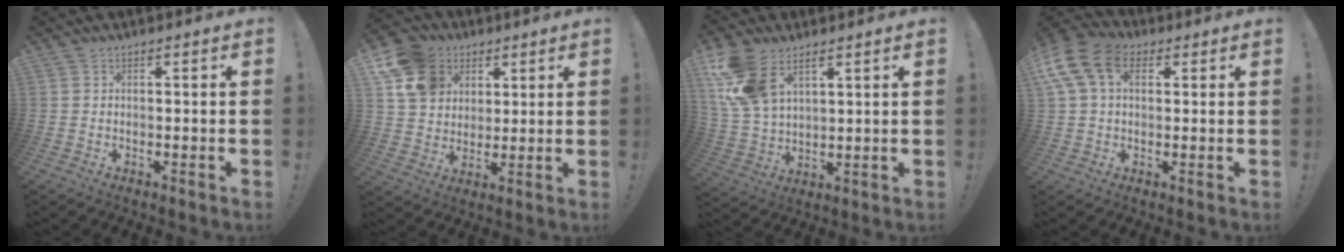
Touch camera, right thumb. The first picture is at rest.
{"total": 14.0, "force": [5.8, 11.3, 6.0], "torque": [-0.086, -0.023, 0.116]}
{"total": 12.8, "force": [6.5, 7.7, 7.8], "torque": [-0.160, -0.020, 0.132]}
{"total": 13.7, "force": [4.8, 9.0, 9.2], "torque": [-0.195, -0.002, 0.094]}